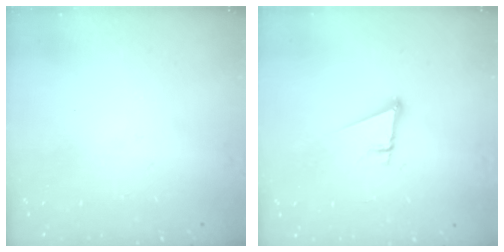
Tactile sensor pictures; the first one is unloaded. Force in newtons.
{"total": 3.7, "press": 3.7, "slide": 0.2}